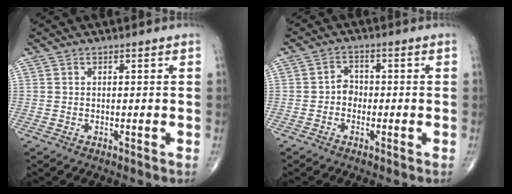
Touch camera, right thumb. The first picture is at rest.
{"total": 2.8, "force": [-0.8, 2.3, 1.3], "torque": [-0.002, 0.012, -0.022]}